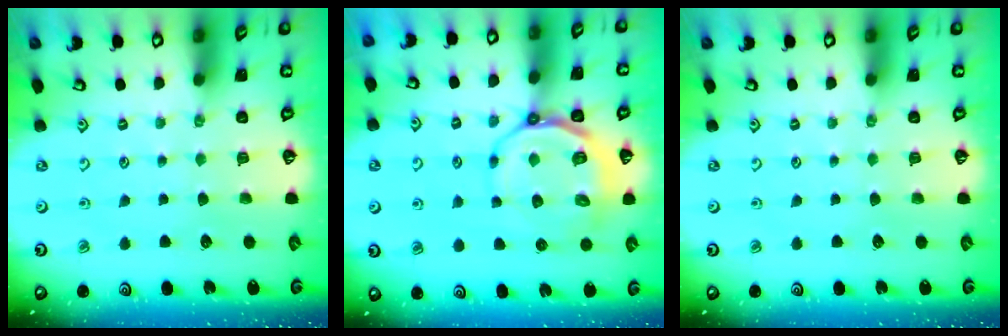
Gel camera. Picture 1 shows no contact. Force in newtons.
{"total": 11.7, "press": 11.4, "slide": 2.9}
{"total": 0.0}